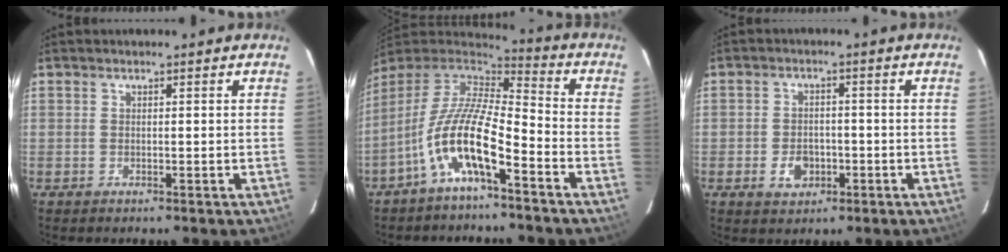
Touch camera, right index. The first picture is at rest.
{"total": 14.0, "force": [-7.0, 3.8, 11.5], "torque": [-0.227, -0.003, -0.136]}
{"total": 4.8, "force": [-2.0, 3.6, 2.5], "torque": [-0.053, 0.007, -0.026]}